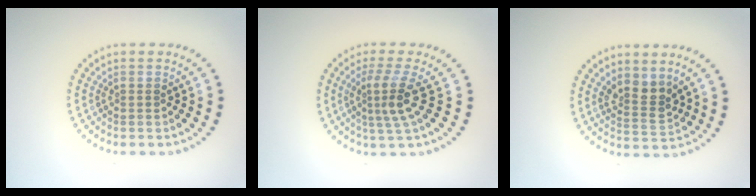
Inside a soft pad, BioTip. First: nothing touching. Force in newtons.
{"total": 3.1, "press": 2.2, "slide": 2.2}
{"total": 2.8, "press": 2.4, "slide": 1.4}